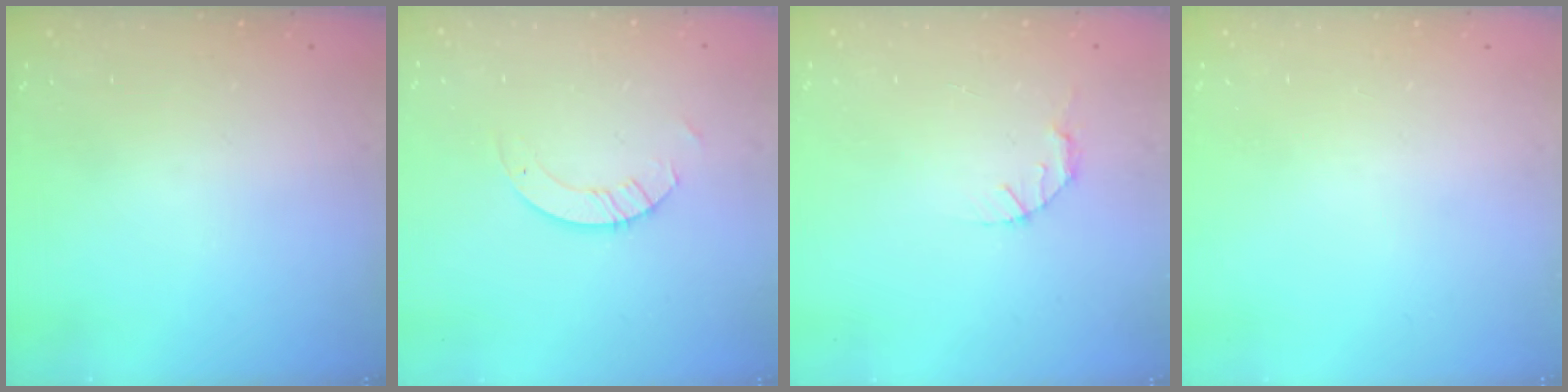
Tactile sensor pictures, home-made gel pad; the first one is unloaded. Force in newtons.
{"total": 3.6, "press": 3.6, "slide": 0.4}
{"total": 2.8, "press": 2.8, "slide": 0.4}
{"total": 0.0}